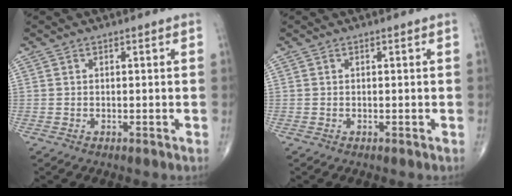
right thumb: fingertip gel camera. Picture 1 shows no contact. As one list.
[{"total": 0.0}]